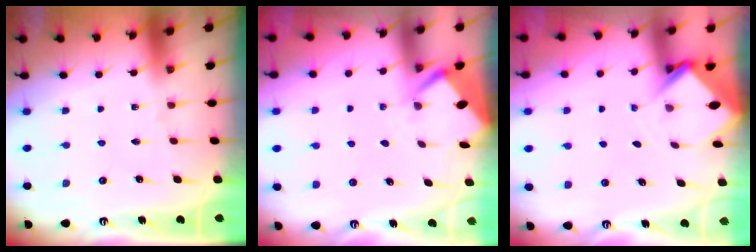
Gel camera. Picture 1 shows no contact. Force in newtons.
{"total": 2.7, "press": 2.7, "slide": 0.4}
{"total": 2.9, "press": 2.9, "slide": 0.2}